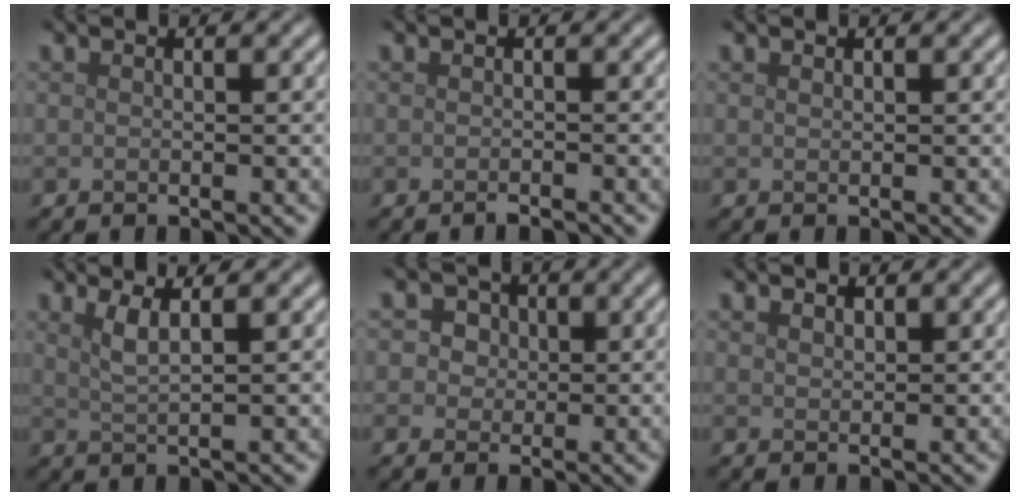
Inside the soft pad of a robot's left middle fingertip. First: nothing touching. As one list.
[{"total": 0.7, "force": [-0.6, 0.1, 0.4], "torque": [-0.004, 0.000, -0.011]}, {"total": 0.0}, {"total": 2.3, "force": [1.1, 0.6, 2.0], "torque": [-0.034, -0.004, 0.019]}, {"total": 4.2, "force": [1.7, 3.3, 1.9], "torque": [-0.021, 0.018, 0.010]}, {"total": 0.9, "force": [0.8, 0.3, 0.2], "torque": [-0.005, -0.001, 0.017]}]